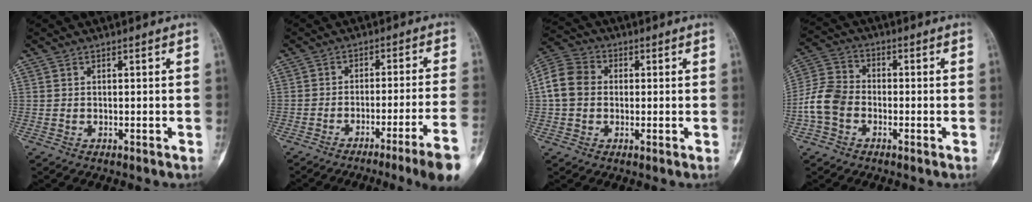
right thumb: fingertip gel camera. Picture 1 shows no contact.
{"total": 12.4, "force": [-7.9, -1.7, 9.4], "torque": [-0.134, 0.043, -0.109]}
{"total": 8.3, "force": [0.4, 6.8, 4.6], "torque": [-0.085, 0.023, -0.004]}
{"total": 8.3, "force": [-2.5, 6.3, 4.8], "torque": [-0.095, 0.025, -0.058]}